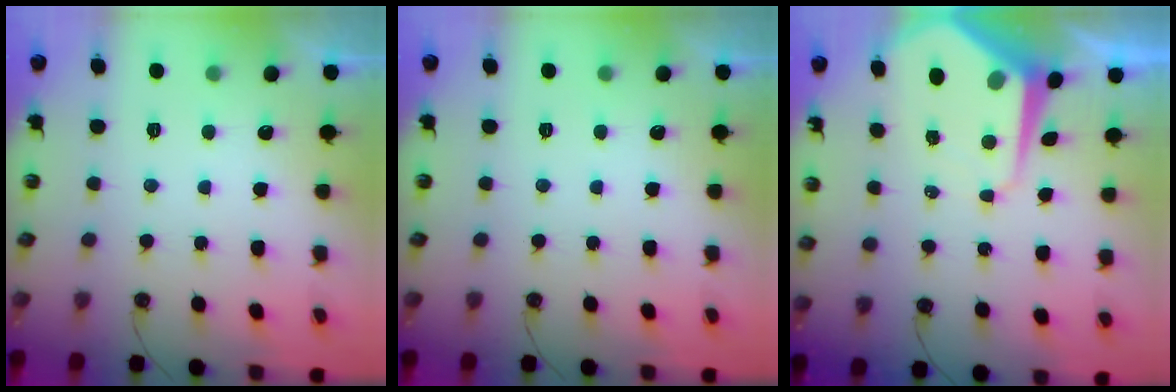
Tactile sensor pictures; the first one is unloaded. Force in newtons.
{"total": 0.0}
{"total": 8.3, "press": 8.3, "slide": 0.7}